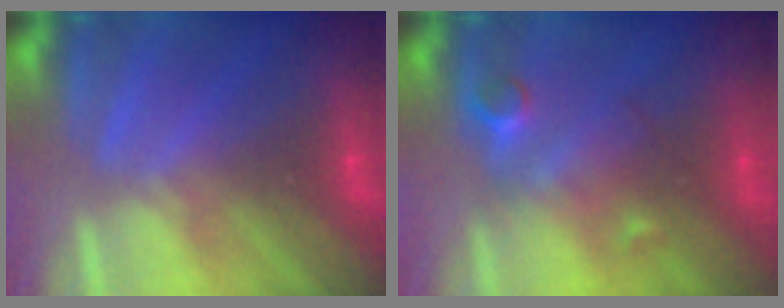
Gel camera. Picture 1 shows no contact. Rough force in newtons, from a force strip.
{"total": 2.9}